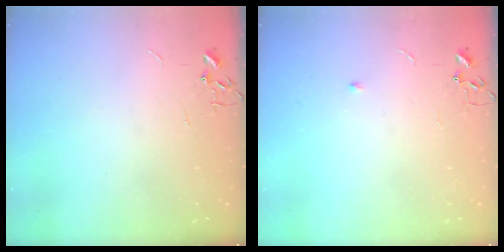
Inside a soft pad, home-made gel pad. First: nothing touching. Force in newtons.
{"total": 3.4, "press": 3.3, "slide": 0.6}